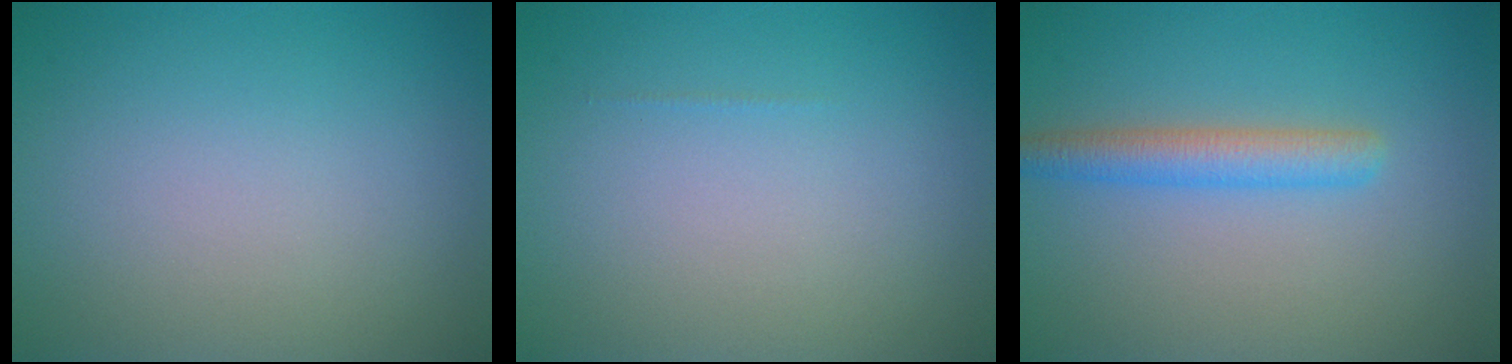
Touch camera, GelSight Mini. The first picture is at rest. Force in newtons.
{"total": 0.0}
{"total": 3.0, "press": 3.0, "slide": 0.1}